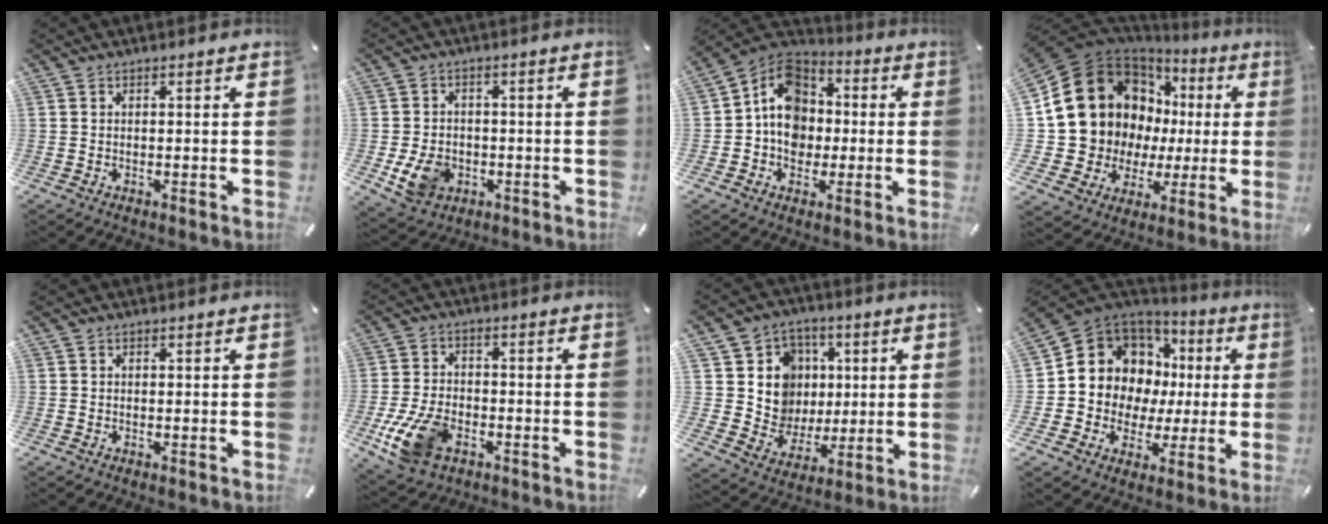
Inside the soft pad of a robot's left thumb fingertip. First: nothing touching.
{"total": 8.1, "force": [-2.0, 6.6, 4.2], "torque": [-0.085, 0.007, -0.036]}
{"total": 11.6, "force": [-0.7, 10.2, 5.6], "torque": [-0.103, 0.015, -0.014]}
{"total": 18.7, "force": [5.6, 15.6, 8.7], "torque": [-0.162, -0.048, 0.130]}
{"total": 0.0}
{"total": 11.9, "force": [-4.8, 7.4, 7.9], "torque": [-0.173, 0.012, -0.086]}
{"total": 13.0, "force": [2.1, 12.5, 2.7], "torque": [-0.038, -0.018, 0.054]}
{"total": 10.8, "force": [3.1, 10.2, 2.0], "torque": [-0.044, -0.057, 0.072]}